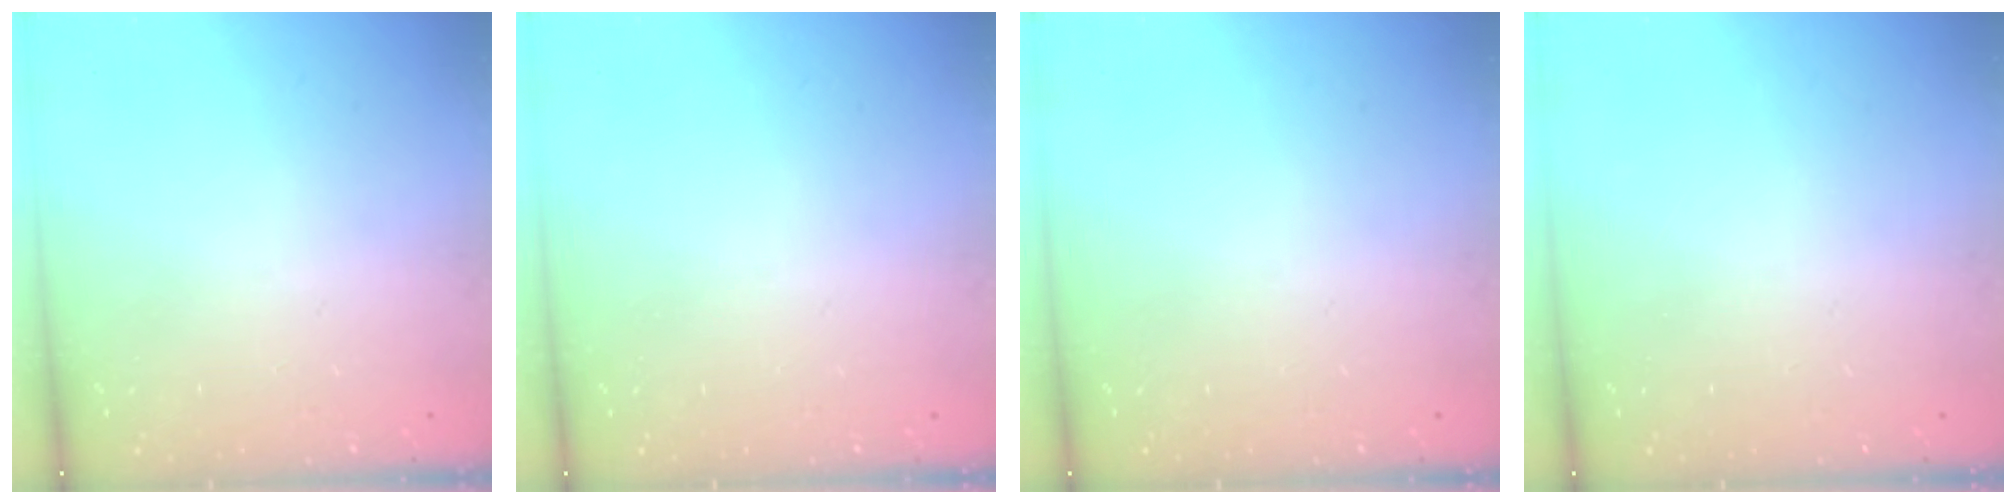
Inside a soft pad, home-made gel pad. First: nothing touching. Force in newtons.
{"total": 0.0}
{"total": 0.0}
{"total": 0.0}